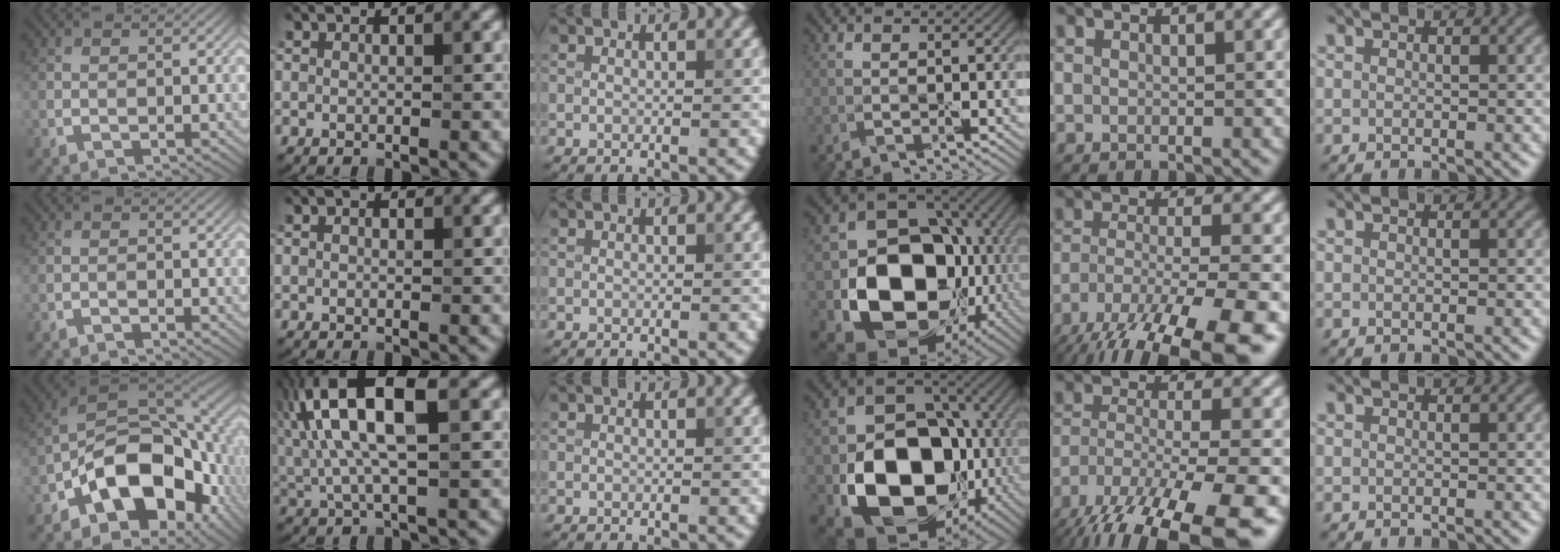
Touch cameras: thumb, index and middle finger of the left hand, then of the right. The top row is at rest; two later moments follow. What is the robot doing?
{"motion": "peel", "object": "shipping label"}